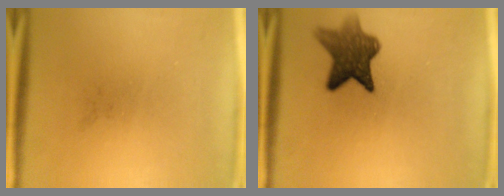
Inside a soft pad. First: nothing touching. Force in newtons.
{"total": 8.3}